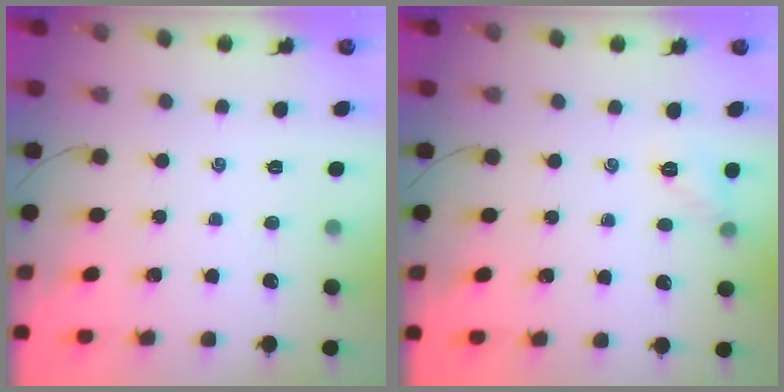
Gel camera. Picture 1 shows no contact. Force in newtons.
{"total": 6.2, "press": 6.0, "slide": 1.4}